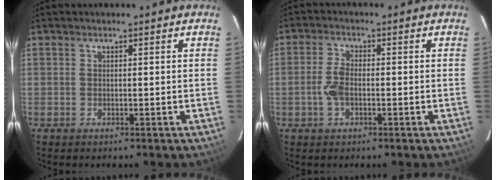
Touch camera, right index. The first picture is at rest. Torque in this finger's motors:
{"motor_torque": [0.56, -0.24, 0.43, 0.09]}